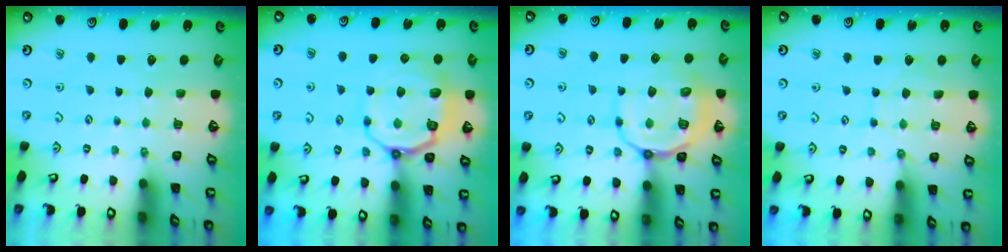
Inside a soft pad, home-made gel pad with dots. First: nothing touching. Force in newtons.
{"total": 12.0, "press": 11.8, "slide": 2.3}
{"total": 13.7, "press": 13.5, "slide": 1.7}
{"total": 3.7, "press": 3.6, "slide": 0.4}